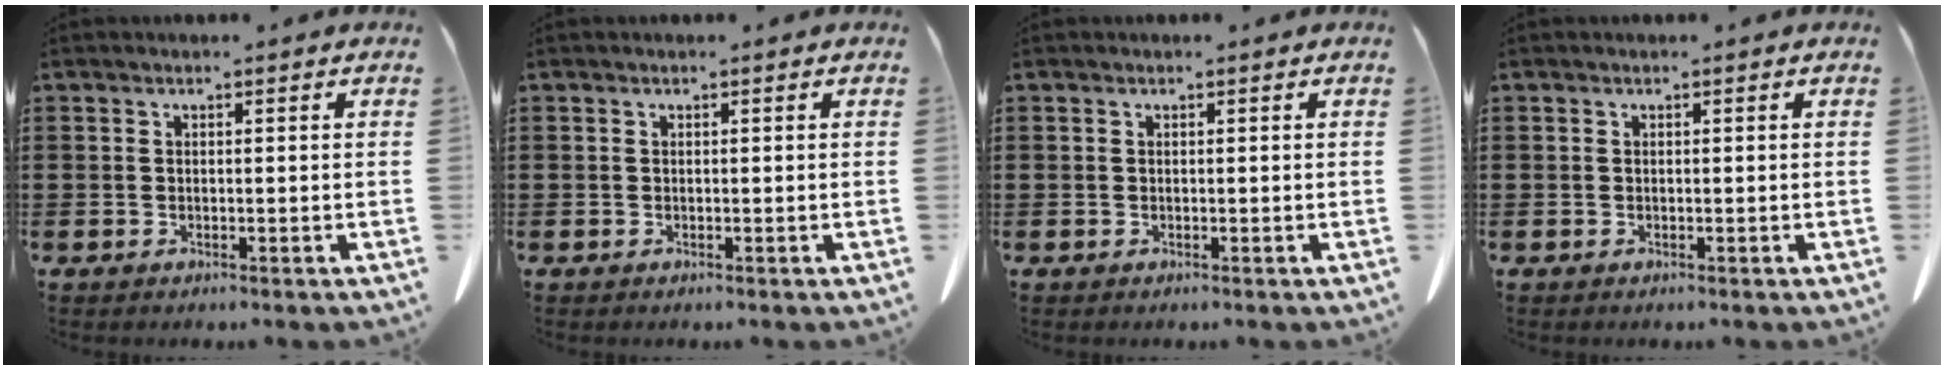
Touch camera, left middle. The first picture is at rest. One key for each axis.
{"total": 0.0}
{"total": 0.0}
{"total": 0.0}